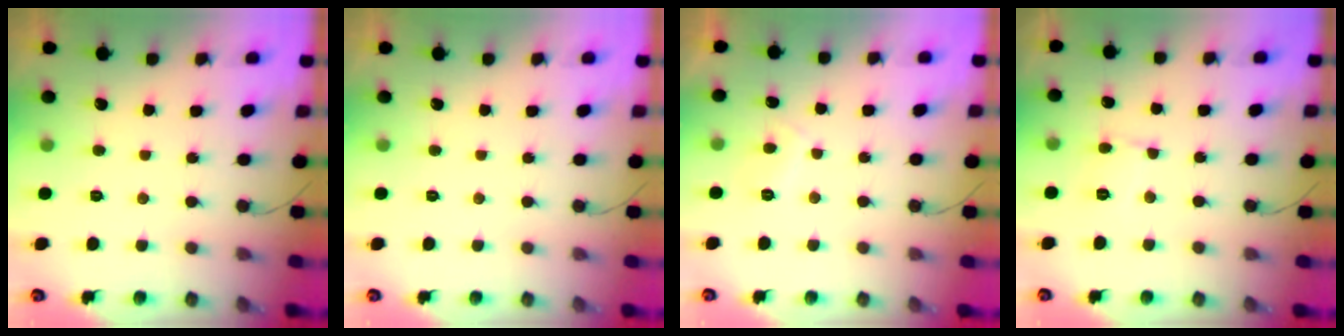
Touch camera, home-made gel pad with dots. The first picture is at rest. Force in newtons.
{"total": 0.0}
{"total": 2.5, "press": 2.3, "slide": 0.8}
{"total": 5.5, "press": 5.4, "slide": 0.5}